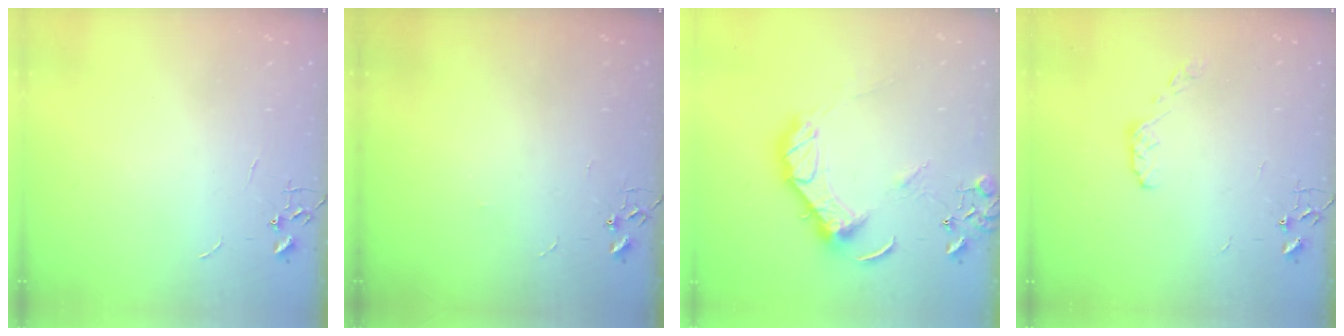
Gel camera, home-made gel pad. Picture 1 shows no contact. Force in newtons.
{"total": 2.8, "press": 2.8, "slide": 0.5}
{"total": 14.2, "press": 14.1, "slide": 1.5}
{"total": 4.9, "press": 4.9, "slide": 0.7}